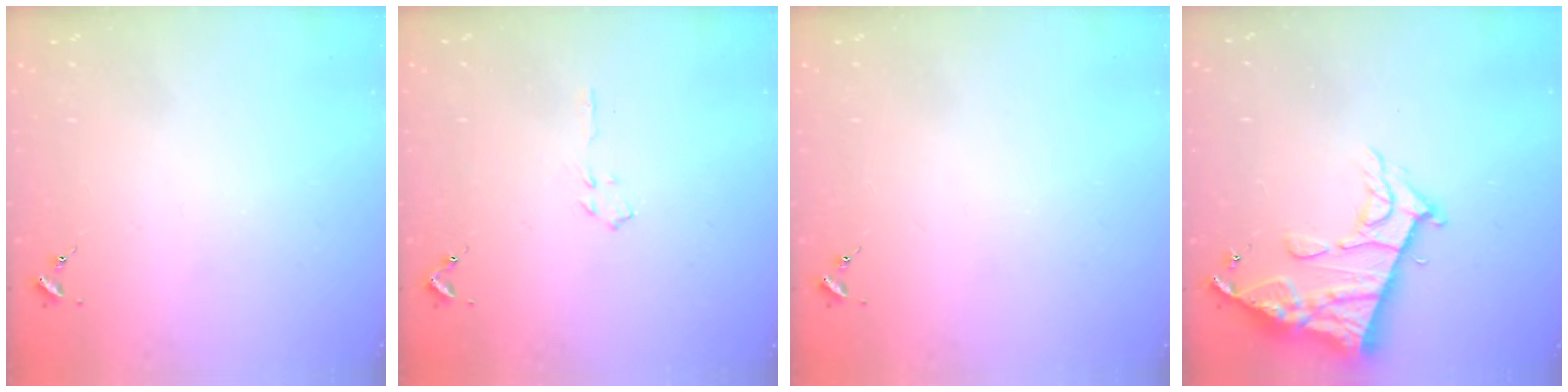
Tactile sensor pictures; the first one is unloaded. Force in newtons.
{"total": 3.5, "press": 3.5, "slide": 0.4}
{"total": 0.0}
{"total": 14.9, "press": 14.8, "slide": 1.4}